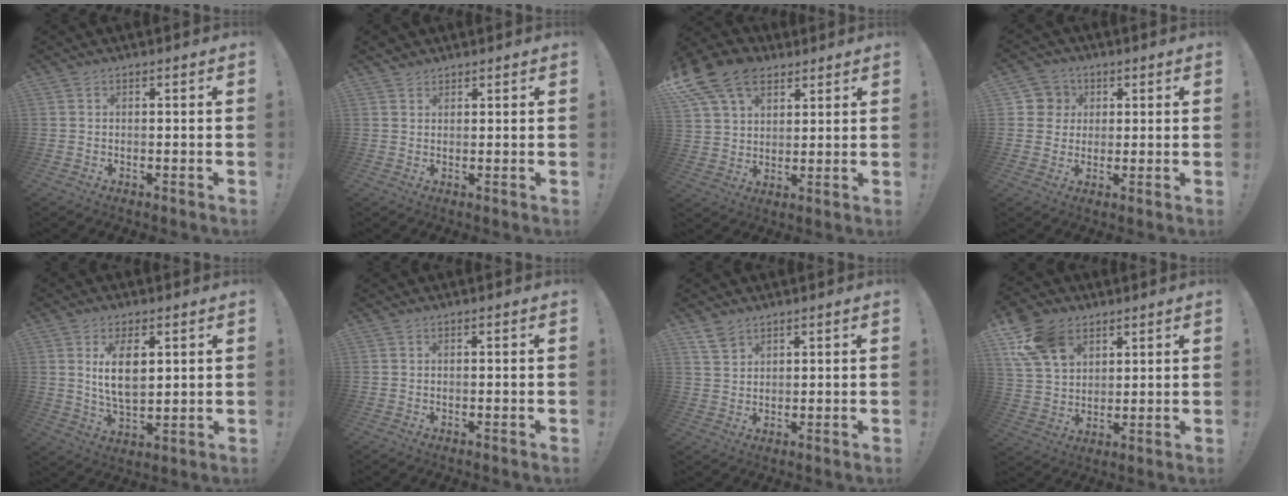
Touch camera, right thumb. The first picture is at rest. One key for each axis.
{"total": 2.0, "fx": 1.6, "fy": 1.2, "fz": 0.2, "tx": -0.004, "ty": -0.007, "tz": 0.030}
{"total": 16.0, "fx": 8.9, "fy": 10.8, "fz": 7.8, "tx": -0.141, "ty": -0.048, "tz": 0.171}
{"total": 6.4, "fx": 1.5, "fy": 6.1, "fz": 0.9, "tx": -0.014, "ty": -0.006, "tz": 0.032}
{"total": 9.9, "fx": 2.8, "fy": 5.0, "fz": 8.0, "tx": -0.154, "ty": -0.008, "tz": 0.046}
{"total": 0.0}
{"total": 4.9, "fx": 3.7, "fy": 2.9, "fz": 1.4, "tx": -0.019, "ty": -0.021, "tz": 0.070}
{"total": 15.0, "fx": 7.7, "fy": 10.6, "fz": 7.3, "tx": -0.133, "ty": -0.033, "tz": 0.151}